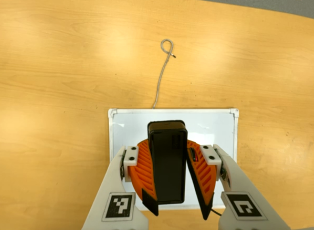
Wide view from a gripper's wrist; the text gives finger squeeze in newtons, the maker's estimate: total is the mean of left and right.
{"total": 9.7, "left": 10.1, "right": 9.4}